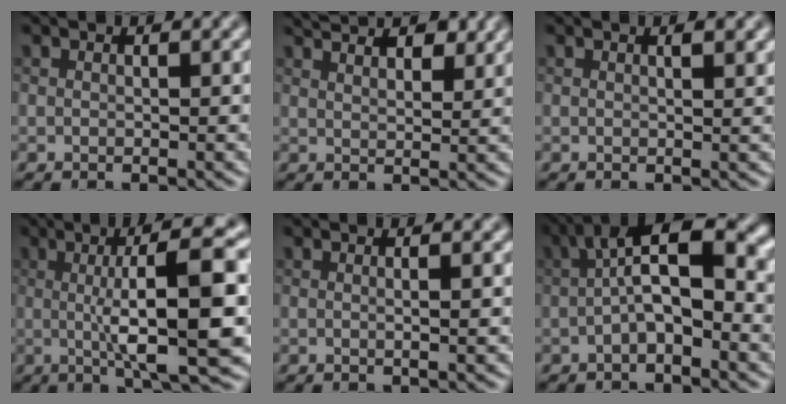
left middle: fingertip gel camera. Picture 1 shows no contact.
{"total": 5.5, "force": [4.5, 1.8, 2.7], "torque": [-0.037, 0.029, 0.047]}
{"total": 1.7, "force": [0.9, 0.7, 1.3], "torque": [-0.004, 0.011, 0.004]}
{"total": 11.2, "force": [-0.4, 1.9, 11.0], "torque": [-0.152, 0.018, 0.005]}
{"total": 1.3, "force": [-0.1, 0.4, 1.3], "torque": [-0.017, 0.005, -0.008]}
{"total": 6.5, "force": [0.0, 2.2, 6.1], "torque": [-0.116, 0.021, 0.001]}